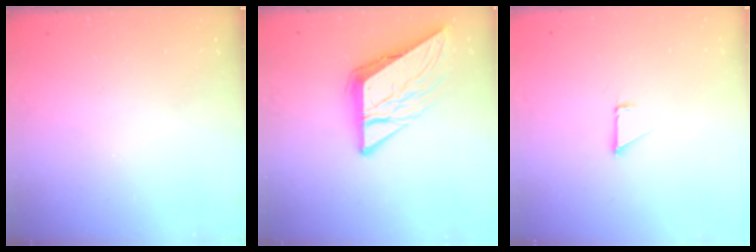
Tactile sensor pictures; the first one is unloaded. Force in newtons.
{"total": 10.9, "press": 10.8, "slide": 1.1}
{"total": 1.5, "press": 1.5, "slide": 0.1}